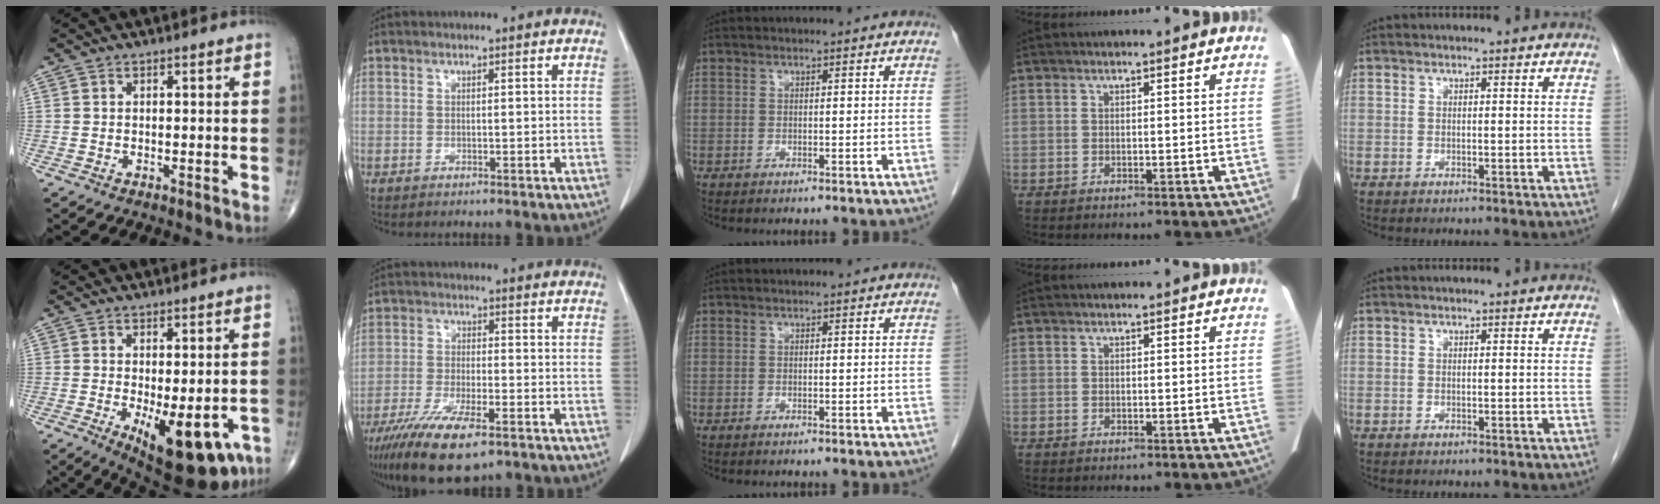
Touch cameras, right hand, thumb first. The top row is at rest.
{"thumb": {"total": 13.1, "force": [-3.9, 5.1, 11.4], "torque": [-0.156, -0.022, -0.040]}, "index": {"total": 12.1, "force": [-8.0, 2.8, 8.7], "torque": [-0.156, -0.026, -0.132]}}